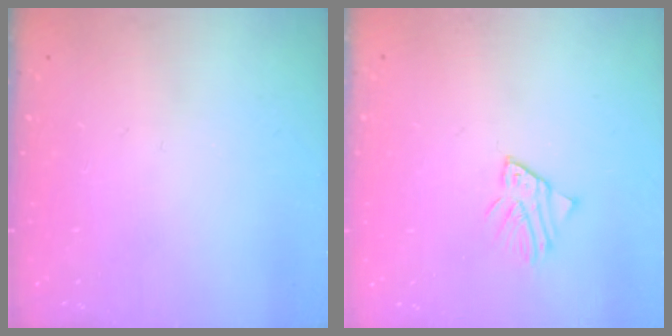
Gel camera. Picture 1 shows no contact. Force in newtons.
{"total": 2.8, "press": 2.8, "slide": 0.3}